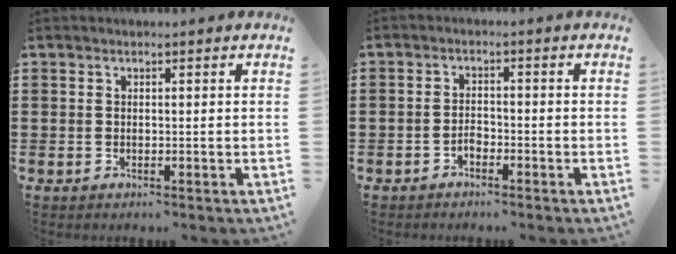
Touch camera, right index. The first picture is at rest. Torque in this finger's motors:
{"motor_torque": [0.73, 0.71, -0.01, -0.13]}